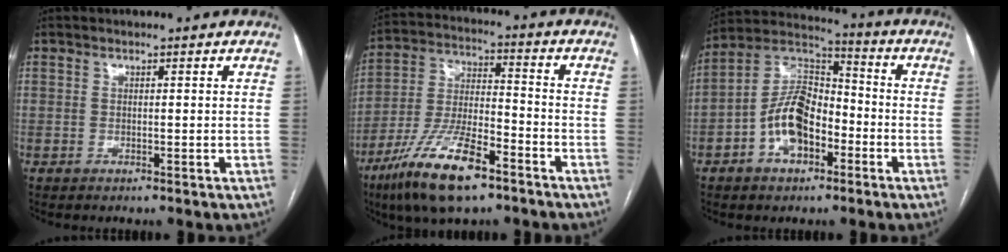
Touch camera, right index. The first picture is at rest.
{"total": 14.1, "force": [-8.7, 3.6, 10.5], "torque": [-0.214, -0.013, -0.158]}
{"total": 11.5, "force": [-4.1, 6.2, 8.8], "torque": [-0.179, 0.031, -0.076]}